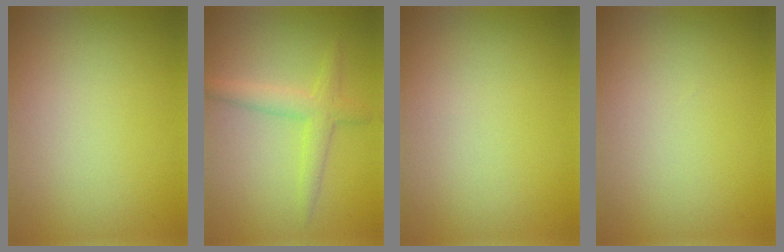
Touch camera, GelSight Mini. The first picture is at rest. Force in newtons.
{"total": 2.7, "press": 2.7, "slide": 0.2}
{"total": 0.0}
{"total": 0.0}